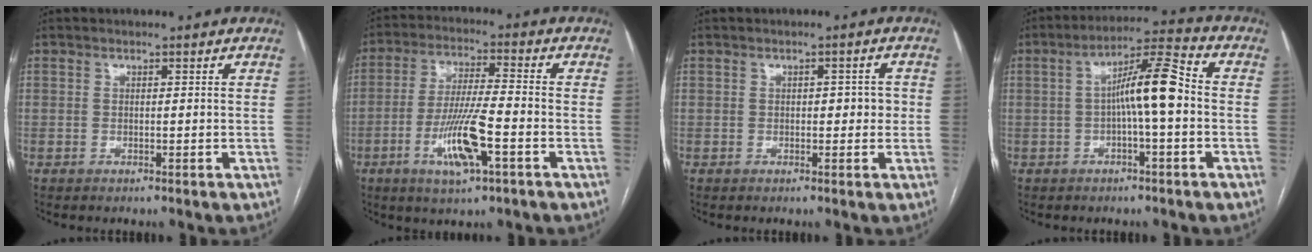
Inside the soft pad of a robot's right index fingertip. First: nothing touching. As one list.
[{"total": 10.7, "force": [-4.1, 1.3, 9.8], "torque": [-0.192, -0.008, -0.074]}, {"total": 2.7, "force": [0.0, 1.5, 2.2], "torque": [-0.023, 0.010, 0.000]}, {"total": 8.8, "force": [-0.6, 0.8, 8.8], "torque": [-0.151, 0.025, -0.015]}]